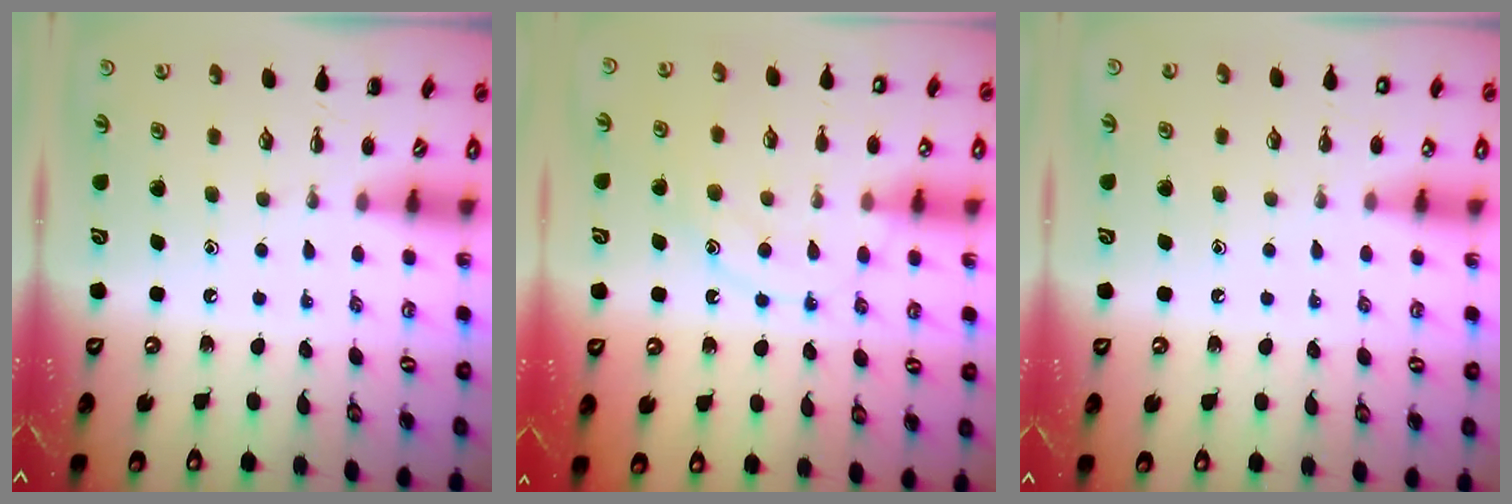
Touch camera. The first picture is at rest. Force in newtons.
{"total": 11.5, "press": 11.5, "slide": 0.8}
{"total": 1.4, "press": 1.4, "slide": 0.1}